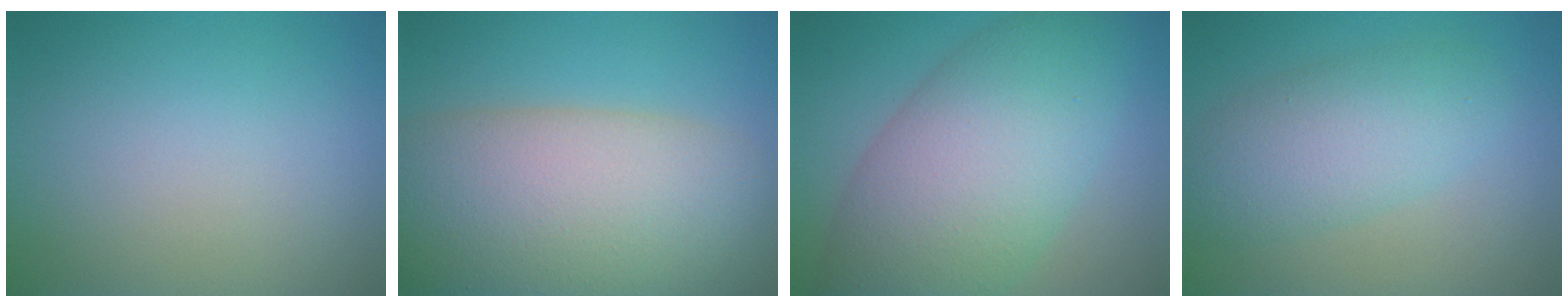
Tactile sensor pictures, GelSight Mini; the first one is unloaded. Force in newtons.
{"total": 14.6, "press": 14.6, "slide": 0.8}
{"total": 10.7, "press": 10.7, "slide": 0.5}
{"total": 5.1, "press": 5.1, "slide": 0.2}